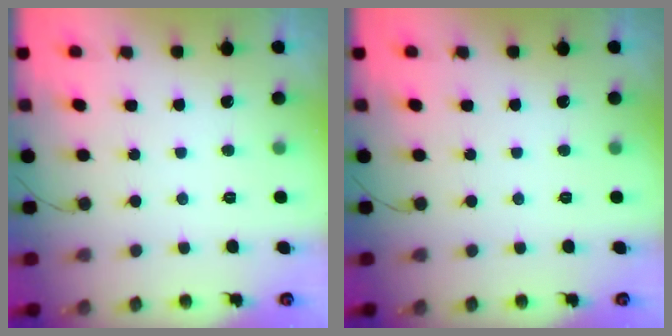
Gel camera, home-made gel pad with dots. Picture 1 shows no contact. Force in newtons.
{"total": 0.0}